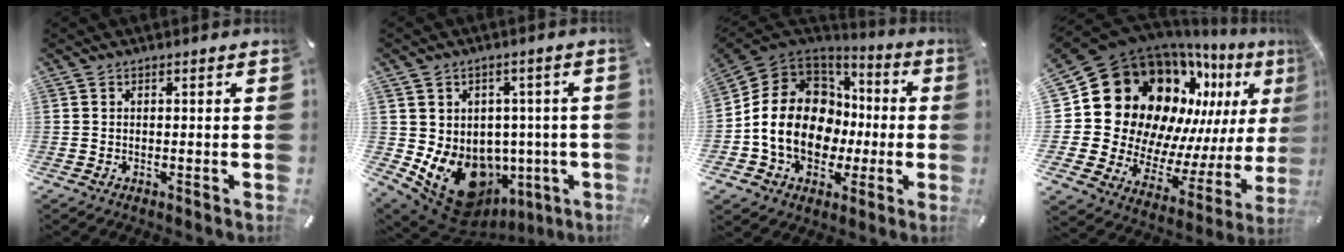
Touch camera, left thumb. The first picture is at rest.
{"total": 14.9, "force": [-5.2, 11.4, 8.2], "torque": [-0.121, 0.005, -0.073]}
{"total": 18.2, "force": [-1.9, 14.4, 11.0], "torque": [-0.236, 0.005, -0.030]}
{"total": 23.0, "force": [10.4, 17.2, 11.2], "torque": [-0.186, -0.125, 0.236]}